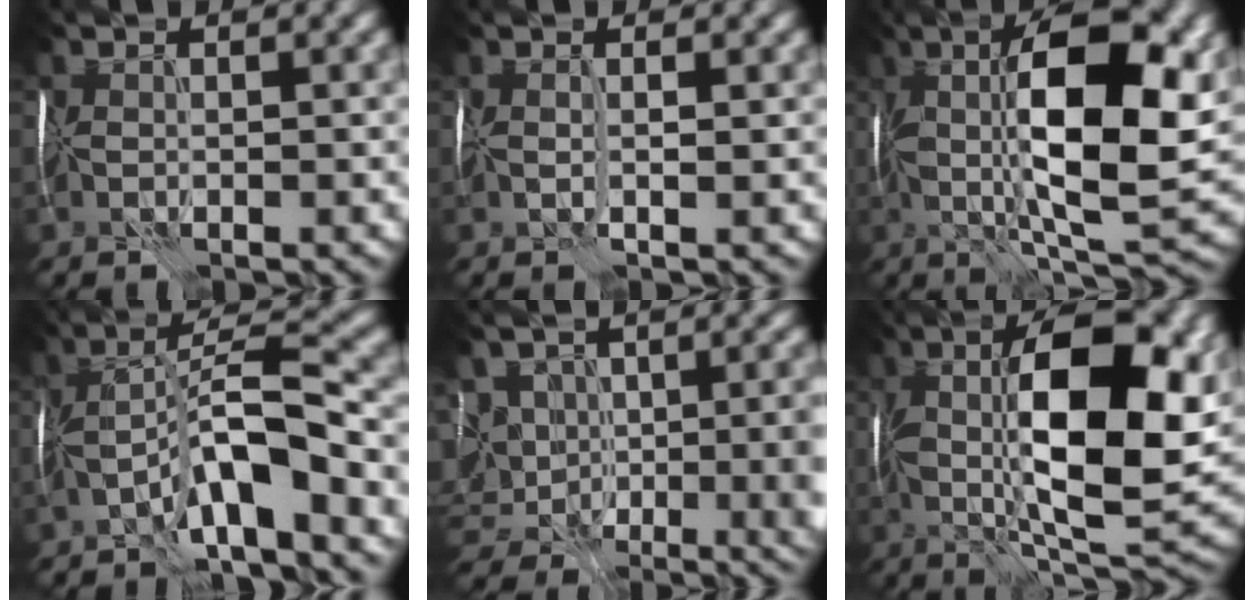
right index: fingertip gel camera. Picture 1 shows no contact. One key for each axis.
{"total": 0.9, "fx": 0.7, "fy": -0.5, "fz": 0.3, "tx": -0.009, "ty": -0.001, "tz": 0.009}
{"total": 13.0, "fx": 2.6, "fy": 4.2, "fz": 12.0, "tx": -0.198, "ty": 0.001, "tz": 0.044}
{"total": 7.7, "fx": -3.0, "fy": 1.5, "fz": 7.0, "tx": -0.114, "ty": 0.020, "tz": -0.060}
{"total": 15.5, "fx": -0.3, "fy": 12.5, "fz": 9.1, "tx": -0.164, "ty": -0.023, "tz": 0.018}
{"total": 14.1, "fx": 2.7, "fy": 5.3, "fz": 12.7, "tx": -0.212, "ty": -0.002, "tz": 0.046}